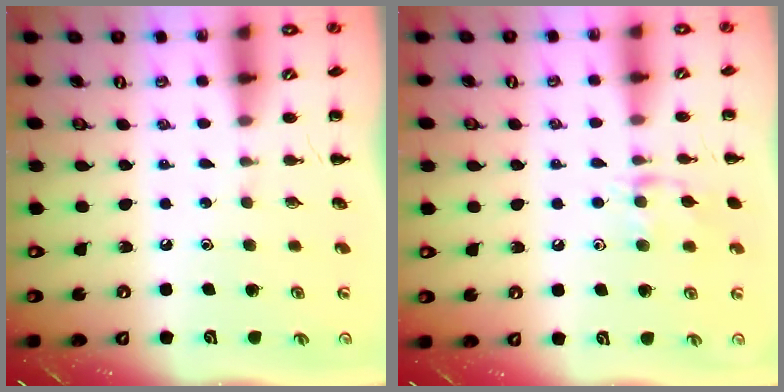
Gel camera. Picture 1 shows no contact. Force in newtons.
{"total": 8.8, "press": 8.8, "slide": 0.8}